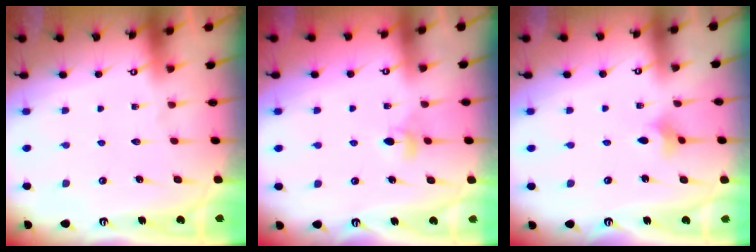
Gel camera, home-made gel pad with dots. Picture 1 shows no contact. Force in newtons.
{"total": 3.9, "press": 3.8, "slide": 0.9}
{"total": 3.0, "press": 2.9, "slide": 0.5}